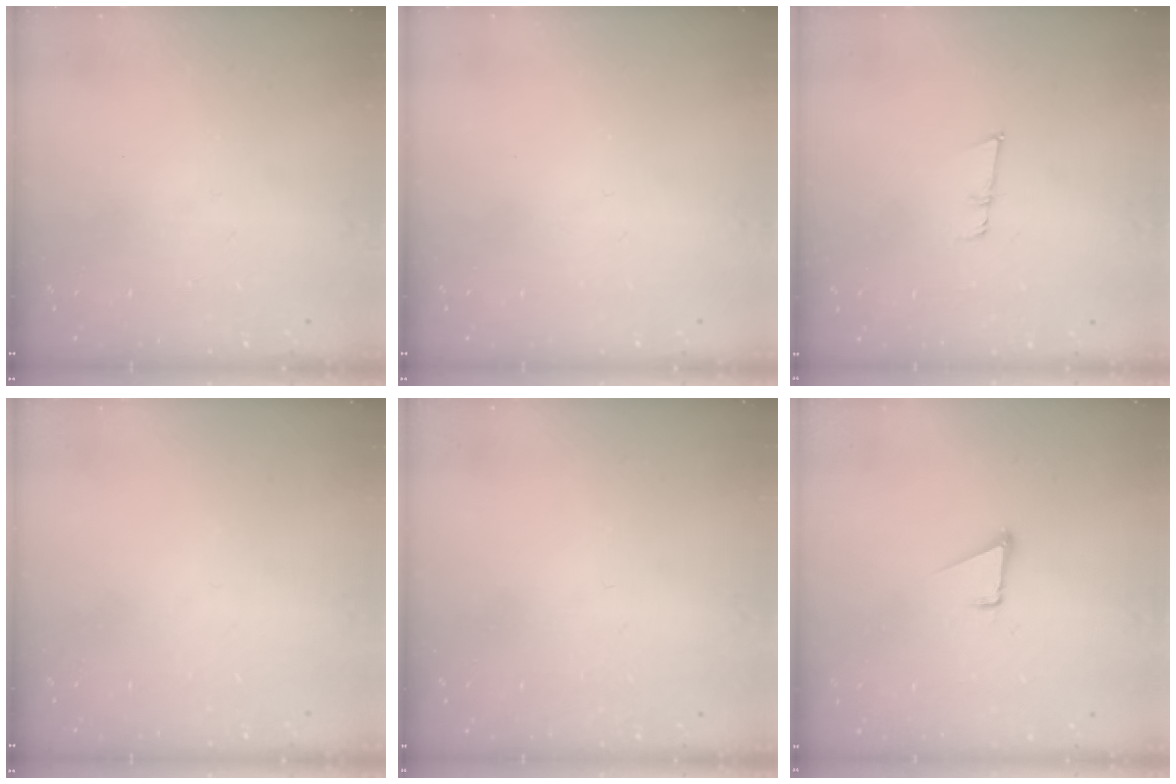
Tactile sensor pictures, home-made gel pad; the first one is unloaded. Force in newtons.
{"total": 0.0}
{"total": 6.0, "press": 5.6, "slide": 2.1}
{"total": 0.0}
{"total": 1.6, "press": 1.6, "slide": 0.1}
{"total": 1.7, "press": 1.7, "slide": 0.1}